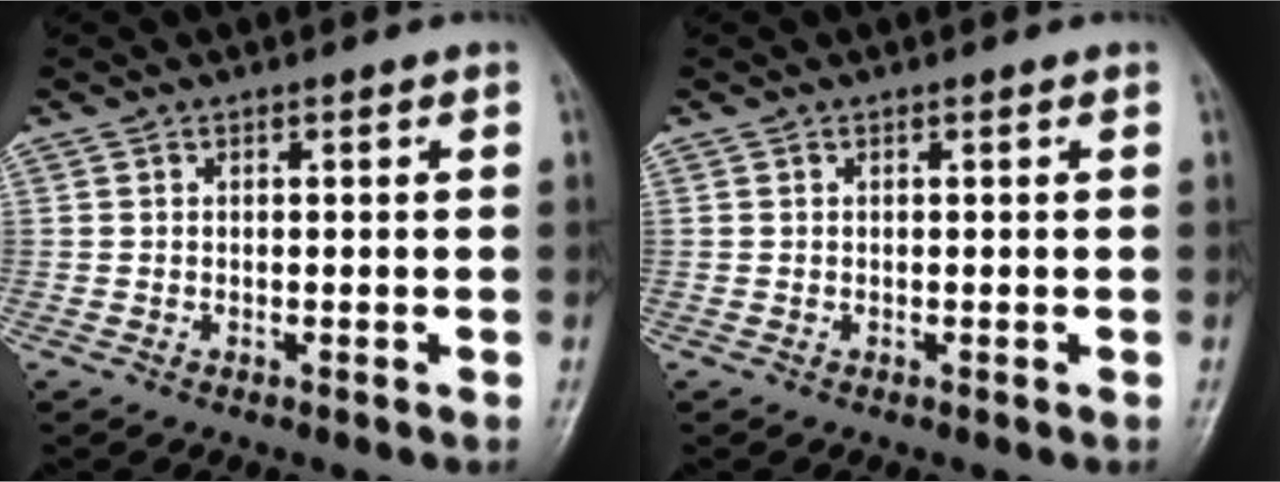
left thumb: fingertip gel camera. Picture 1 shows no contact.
{"total": 0.0}